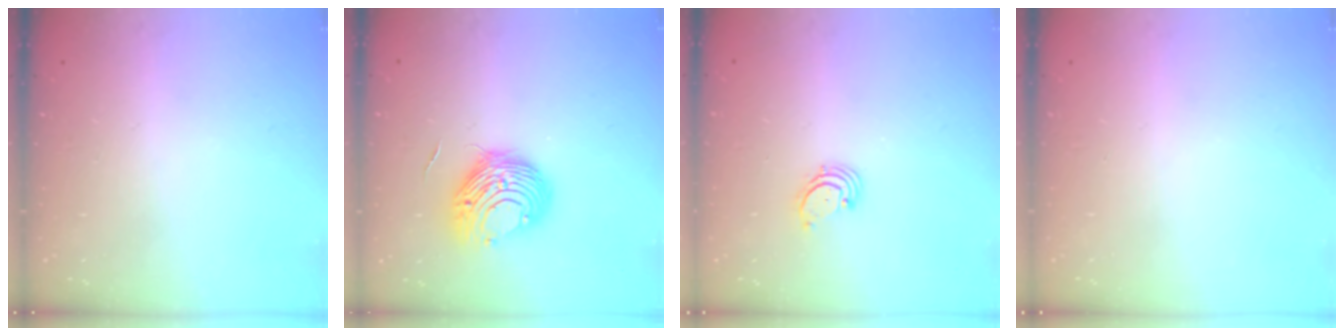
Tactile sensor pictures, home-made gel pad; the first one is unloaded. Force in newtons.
{"total": 10.4, "press": 10.4, "slide": 0.4}
{"total": 1.7, "press": 1.6, "slide": 0.2}
{"total": 0.0}